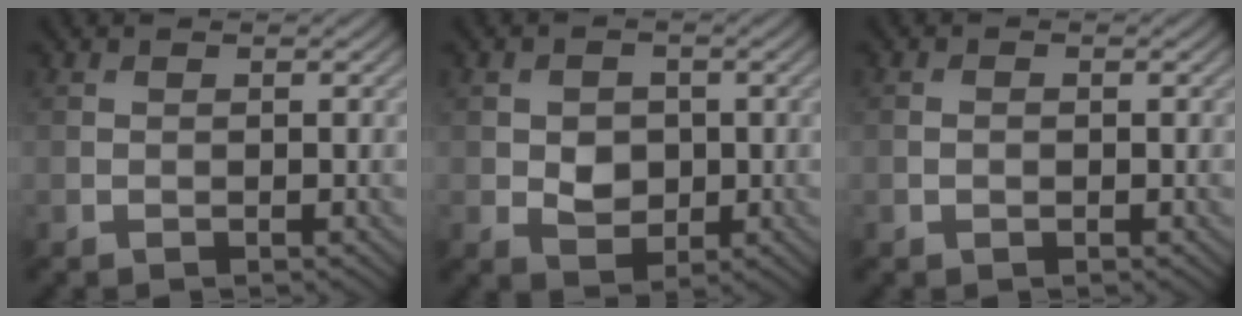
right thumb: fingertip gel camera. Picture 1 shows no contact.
{"total": 3.6, "force": [-0.2, 3.0, 2.1], "torque": [-0.040, -0.005, -0.007]}
{"total": 0.8, "force": [-0.2, 0.6, 0.5], "torque": [-0.009, -0.002, -0.004]}